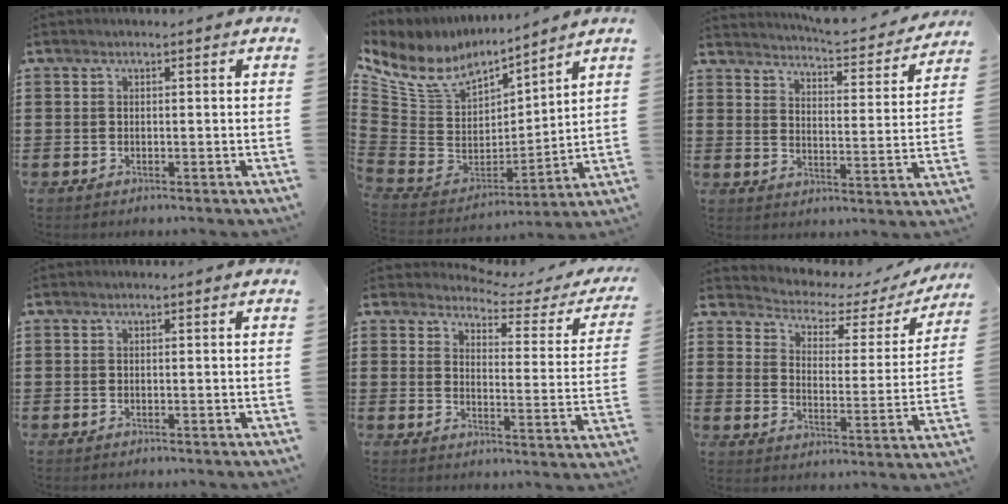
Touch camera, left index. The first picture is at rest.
{"total": 8.9, "force": [6.2, 5.1, 3.9], "torque": [-0.119, -0.045, 0.112]}
{"total": 4.3, "force": [4.2, -0.3, 0.6], "torque": [-0.030, -0.040, 0.066]}
{"total": 0.0}
{"total": 3.3, "force": [3.1, 0.5, 1.1], "torque": [-0.035, -0.024, 0.046]}
{"total": 3.0, "force": [2.6, 1.3, 1.0], "torque": [-0.039, -0.022, 0.033]}